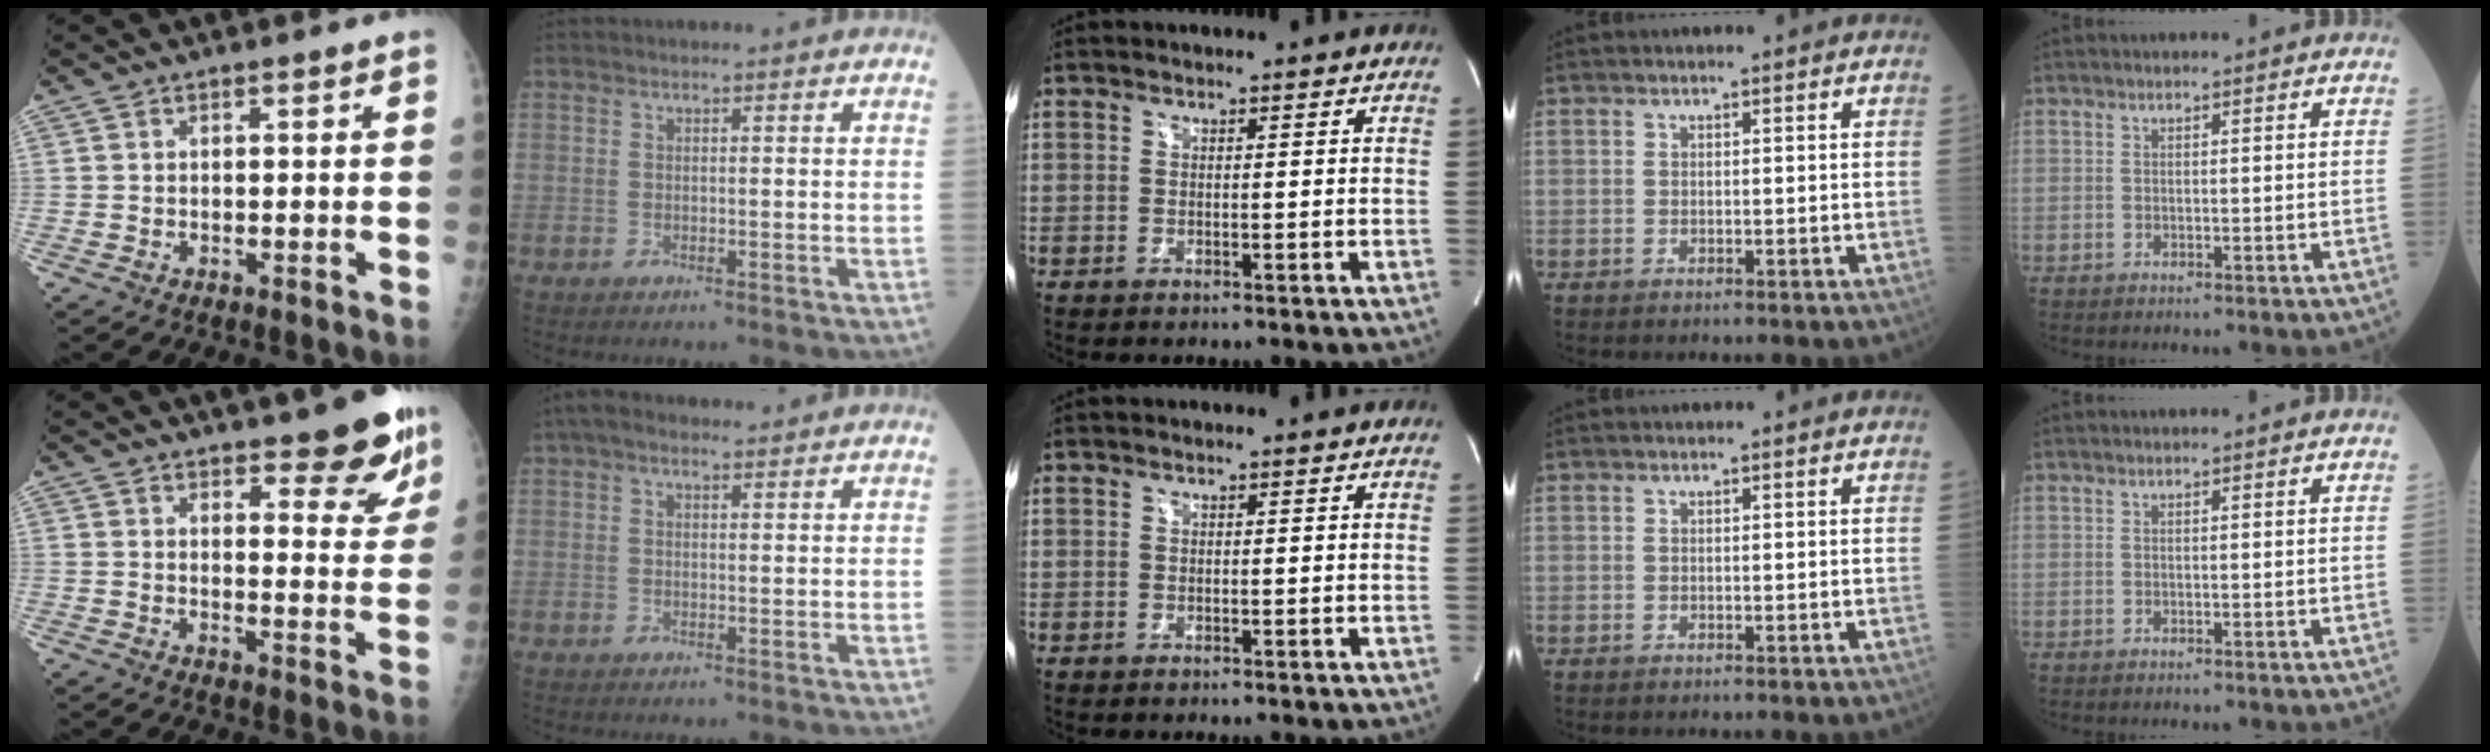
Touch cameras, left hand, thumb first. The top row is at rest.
{"thumb": {"total": 11.0, "force": [7.7, 3.5, 7.0], "torque": [-0.049, -0.048, 0.099]}, "index": {"total": 3.5, "force": [2.4, 1.5, 2.0], "torque": [-0.045, 0.031, 0.041]}}